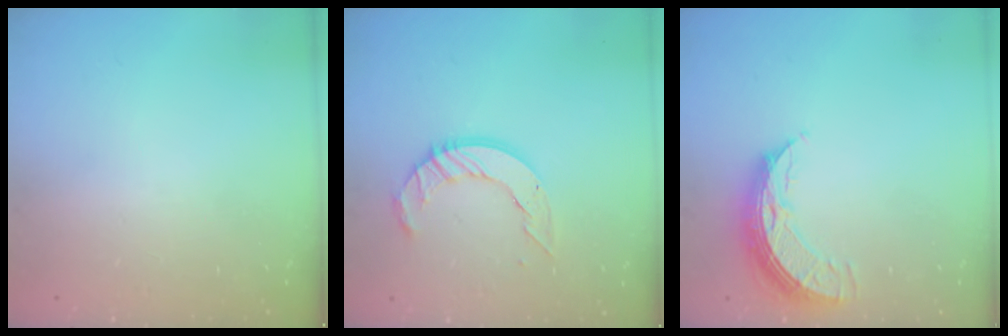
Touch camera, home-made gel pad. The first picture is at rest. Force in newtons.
{"total": 10.8, "press": 10.8, "slide": 1.0}
{"total": 8.7, "press": 8.6, "slide": 0.9}